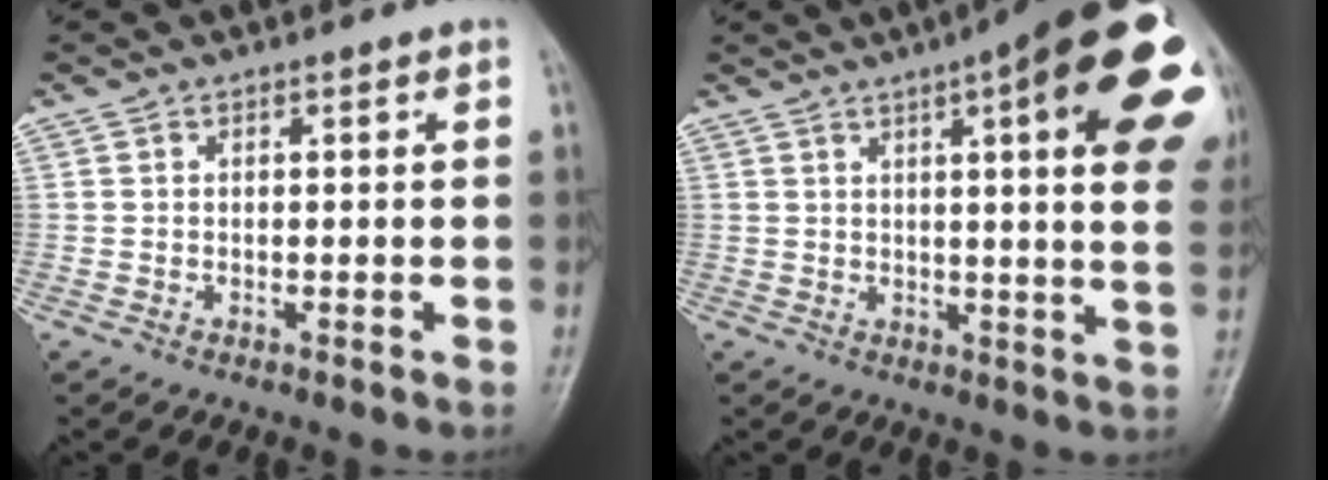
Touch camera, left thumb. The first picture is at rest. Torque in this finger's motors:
{"motor_torque": [2.55, 2.46, 2.09, -0.67, 0.29]}